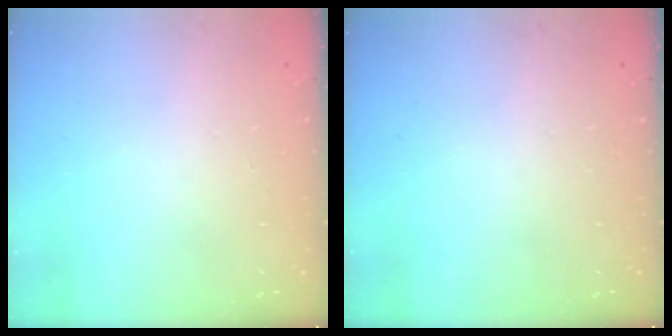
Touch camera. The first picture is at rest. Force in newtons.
{"total": 0.0}